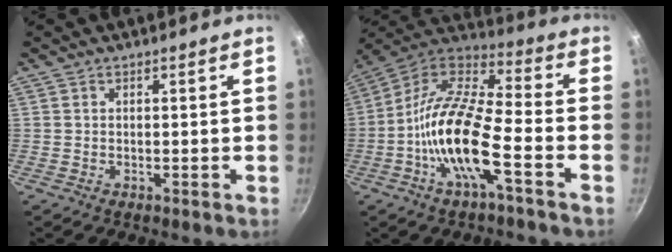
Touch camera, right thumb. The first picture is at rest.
{"total": 17.4, "force": [-5.7, 5.4, 15.5], "torque": [-0.292, 0.049, -0.130]}